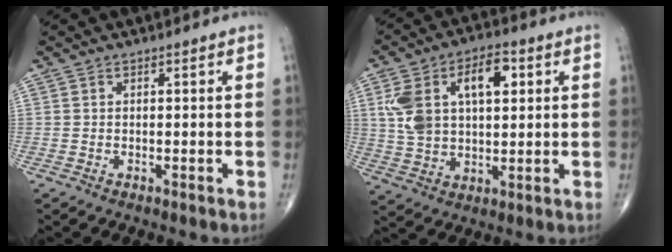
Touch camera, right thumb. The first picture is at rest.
{"total": 14.7, "force": [4.1, 8.4, 11.3], "torque": [-0.191, 0.012, 0.077]}